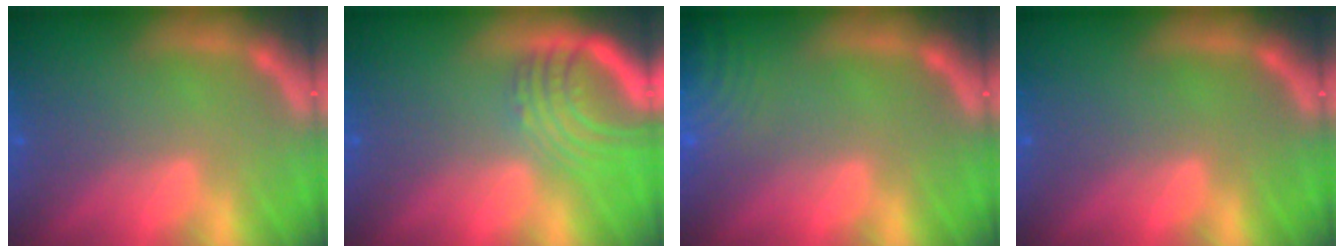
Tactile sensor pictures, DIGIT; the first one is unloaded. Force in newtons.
{"total": 6.1}
{"total": 9.0}
{"total": 0.0}